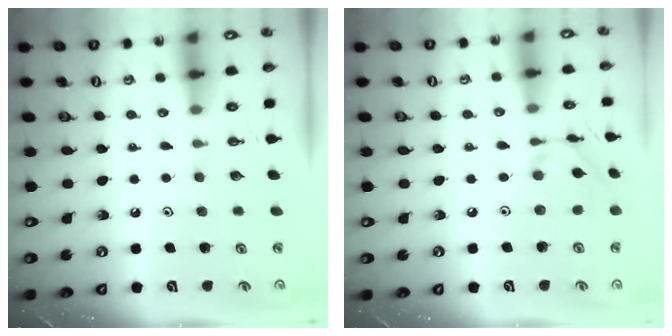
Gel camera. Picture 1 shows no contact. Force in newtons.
{"total": 4.6, "press": 4.6, "slide": 0.4}